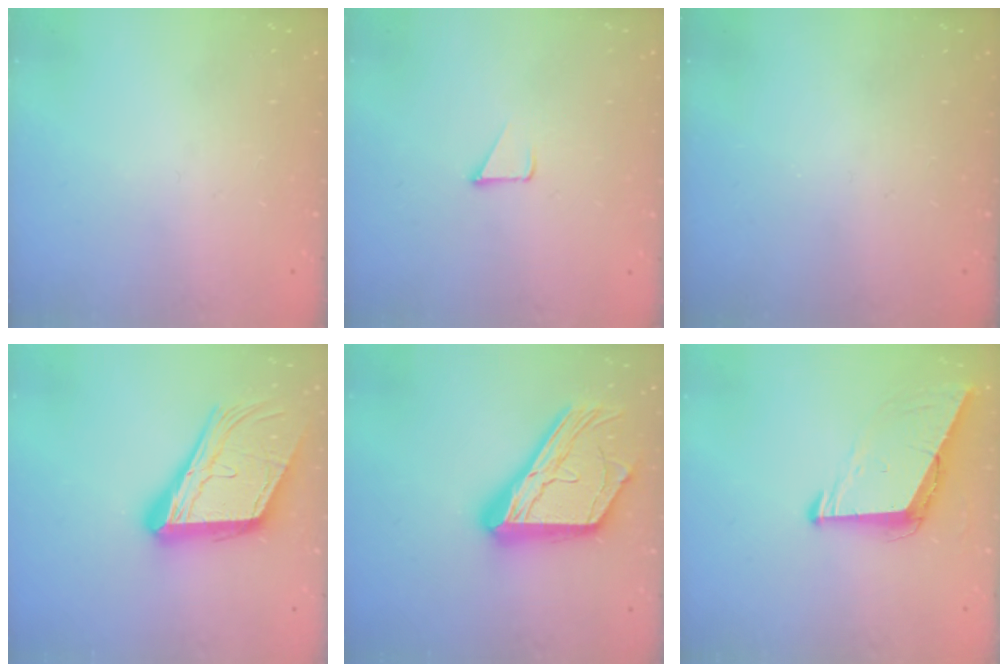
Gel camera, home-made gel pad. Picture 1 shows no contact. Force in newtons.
{"total": 1.5, "press": 1.5, "slide": 0.1}
{"total": 0.0}
{"total": 20.7, "press": 20.5, "slide": 3.2}
{"total": 23.5, "press": 23.4, "slide": 2.1}
{"total": 7.4, "press": 7.3, "slide": 1.4}